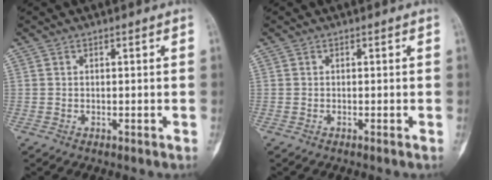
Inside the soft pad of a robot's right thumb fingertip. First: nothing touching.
{"total": 0.0}